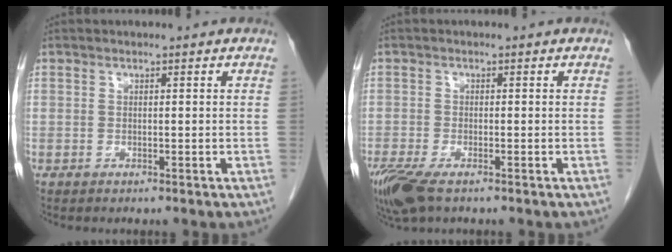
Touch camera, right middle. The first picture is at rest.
{"total": 6.3, "force": [-4.1, 2.0, 4.3], "torque": [-0.087, -0.017, -0.075]}